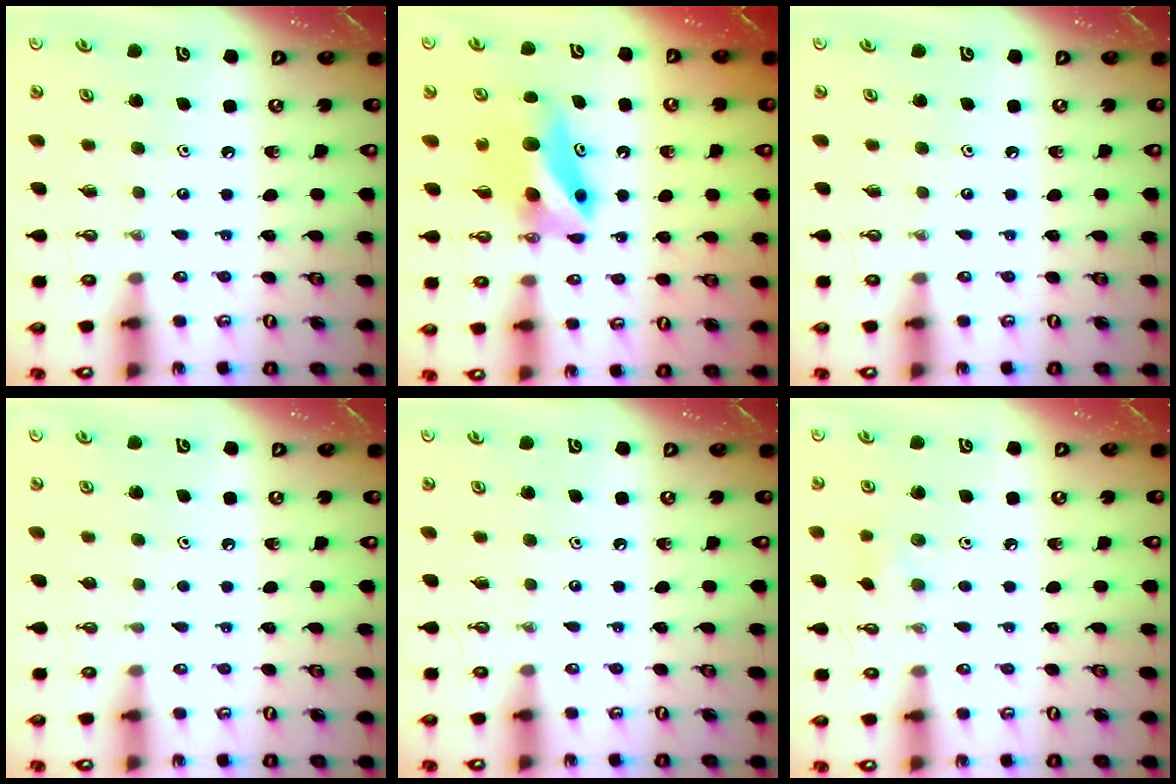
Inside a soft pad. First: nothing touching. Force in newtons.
{"total": 8.3, "press": 7.5, "slide": 3.7}
{"total": 0.0}
{"total": 0.0}
{"total": 0.0}
{"total": 7.0, "press": 6.8, "slide": 1.4}